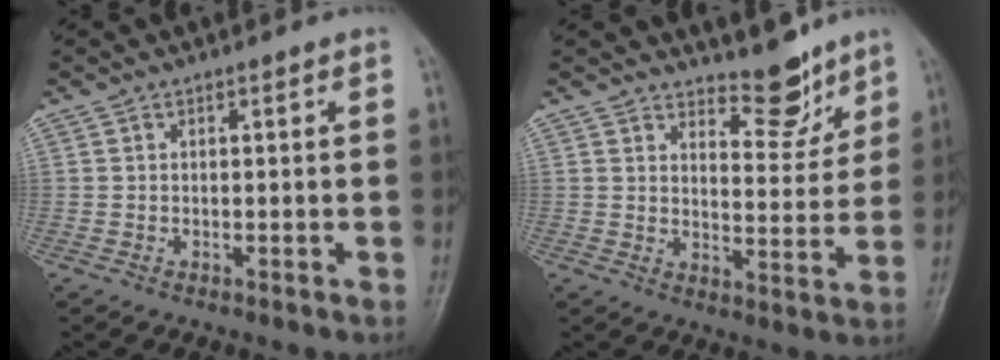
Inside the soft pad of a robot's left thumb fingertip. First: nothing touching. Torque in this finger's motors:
{"motor_torque": [-0.22, 0.33, -0.42, -0.29, 0.01]}